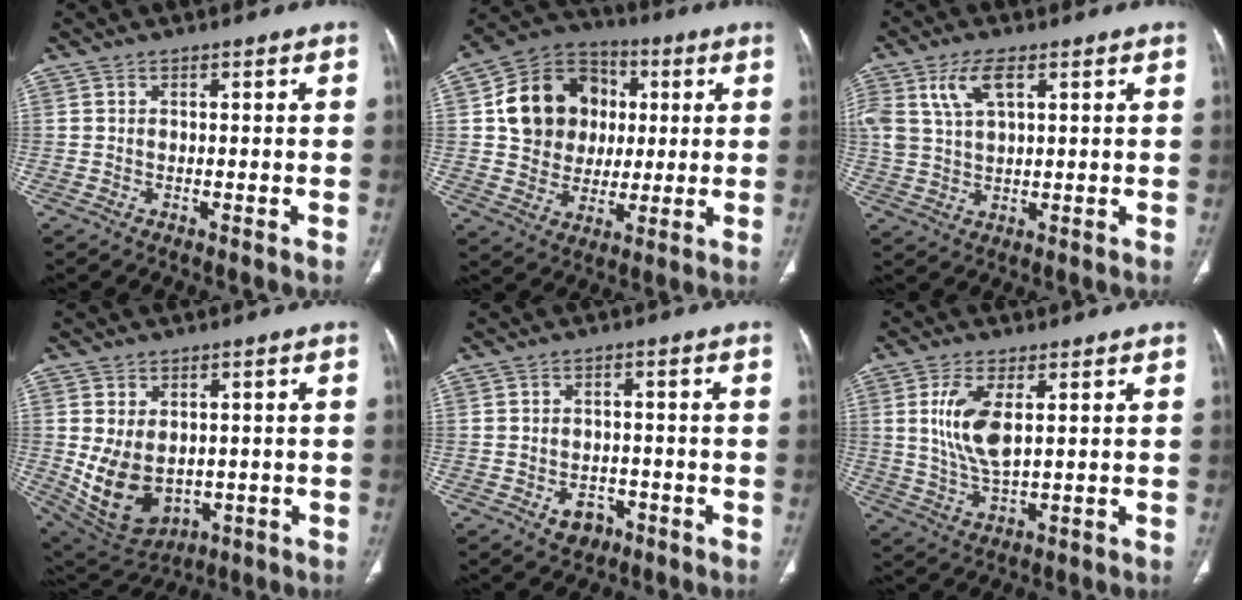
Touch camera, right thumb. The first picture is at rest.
{"total": 16.3, "force": [2.7, 14.0, 7.9], "torque": [-0.105, 0.012, 0.049]}
{"total": 7.8, "force": [3.4, 3.8, 5.9], "torque": [-0.125, -0.001, 0.070]}
{"total": 11.9, "force": [-0.8, 8.5, 8.4], "torque": [-0.133, -0.010, 0.020]}
{"total": 4.0, "force": [-2.0, 3.0, 1.7], "torque": [-0.009, 0.014, -0.021]}
{"total": 9.0, "force": [2.2, 3.7, 7.9], "torque": [-0.169, -0.015, 0.049]}